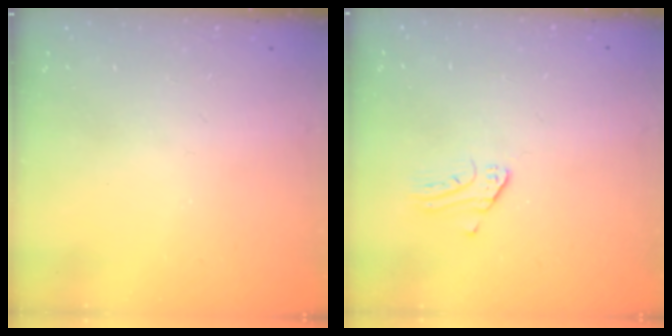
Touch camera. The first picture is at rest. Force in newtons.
{"total": 0.8, "press": 0.8, "slide": 0.1}